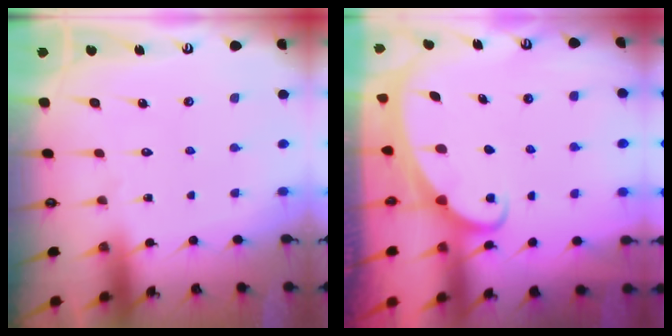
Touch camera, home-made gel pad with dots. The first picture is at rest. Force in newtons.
{"total": 2.0, "press": 2.0, "slide": 0.2}